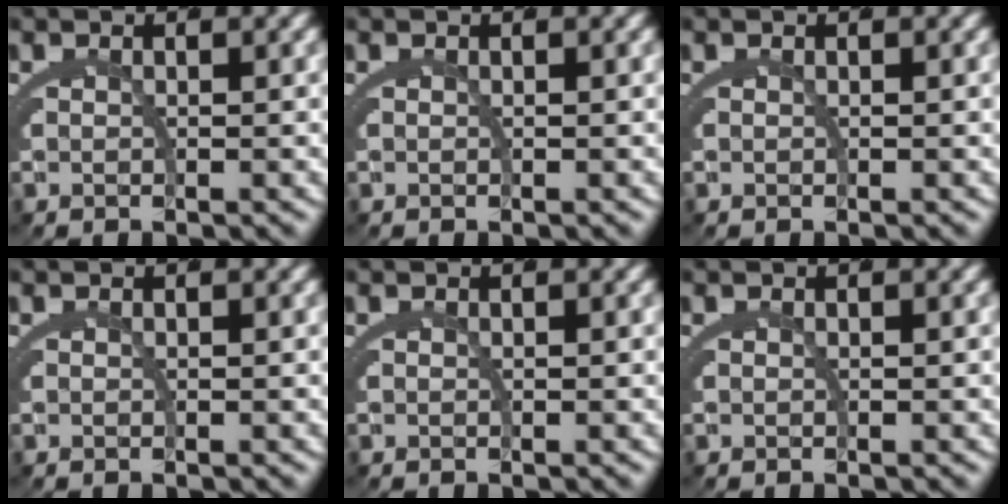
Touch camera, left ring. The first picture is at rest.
{"total": 0.0}
{"total": 0.0}
{"total": 0.0}
{"total": 0.0}
{"total": 0.0}